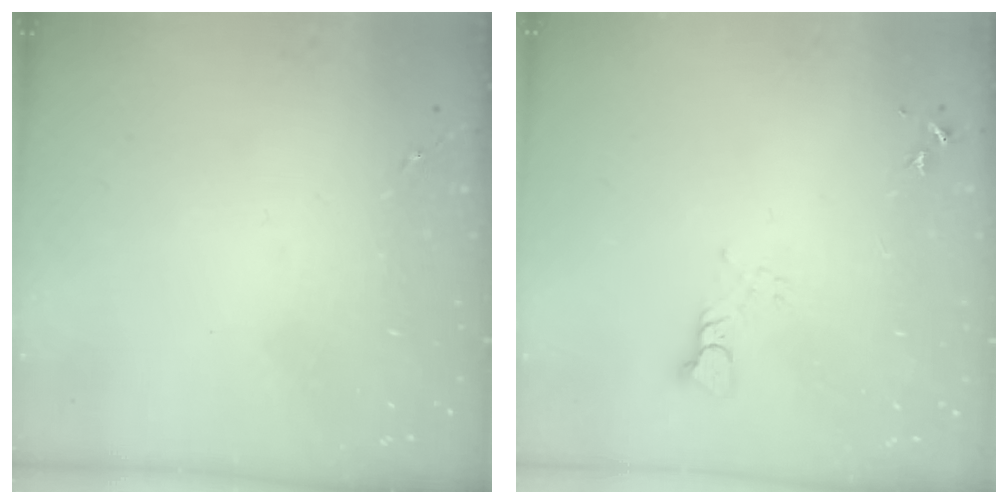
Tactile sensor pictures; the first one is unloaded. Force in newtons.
{"total": 3.1, "press": 3.1, "slide": 0.4}